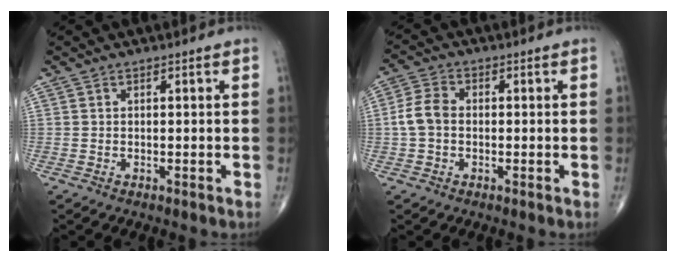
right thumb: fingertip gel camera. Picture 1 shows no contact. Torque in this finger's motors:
{"motor_torque": [-0.28, 0.36, 0.57, 0.03, 0.17]}